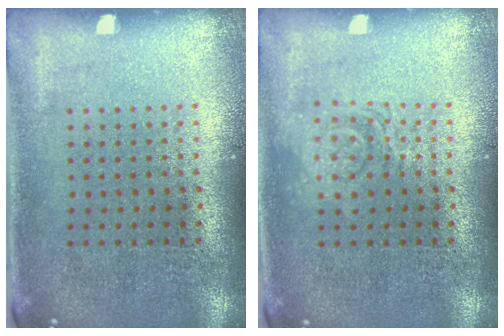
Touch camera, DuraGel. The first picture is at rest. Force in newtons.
{"total": 2.0, "press": 2.0, "slide": 0.3}